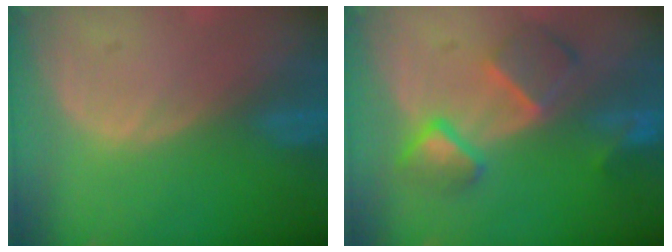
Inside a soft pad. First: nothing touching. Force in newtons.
{"total": 7.5, "press": 6.7, "slide": 3.5}